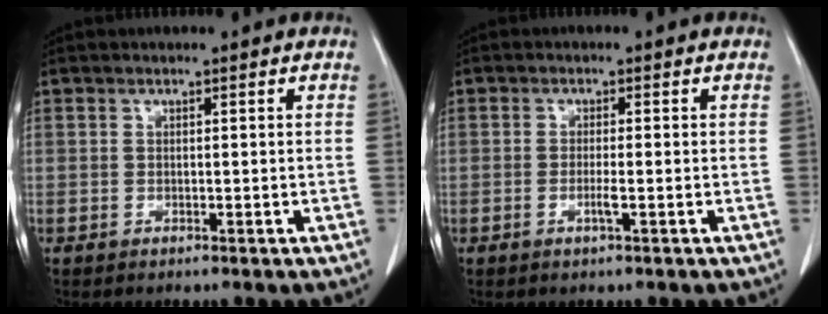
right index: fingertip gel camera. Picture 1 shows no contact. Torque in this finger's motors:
{"motor_torque": [0.00, -0.03, -0.03, -0.01]}